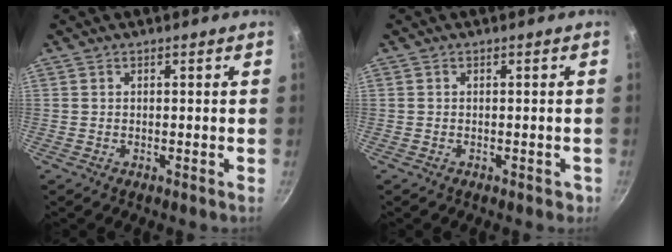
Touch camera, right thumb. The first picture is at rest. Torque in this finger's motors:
{"motor_torque": [-0.21, -0.05, -0.30, -0.06, -0.01]}